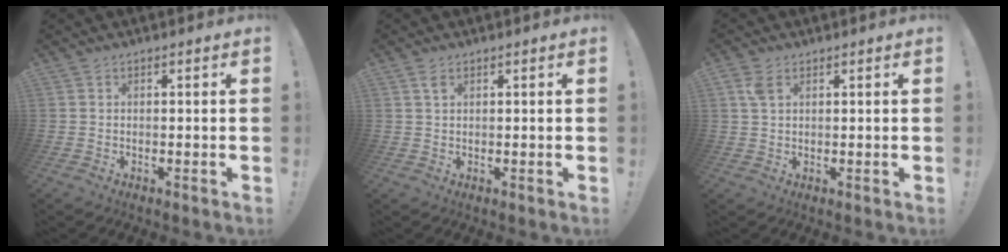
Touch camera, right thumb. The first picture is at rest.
{"total": 2.2, "force": [1.2, 1.1, 1.5], "torque": [-0.032, 0.000, 0.021]}
{"total": 3.7, "force": [1.8, 2.0, 2.5], "torque": [-0.043, -0.001, 0.033]}